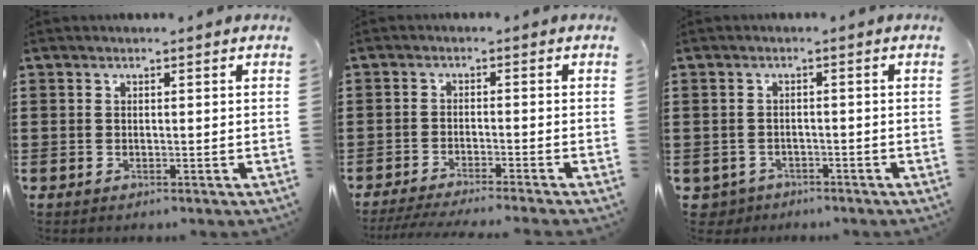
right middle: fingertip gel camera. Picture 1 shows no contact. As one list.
[{"total": 2.9, "force": [-2.6, -0.4, 1.2], "torque": [-0.027, -0.004, -0.054]}, {"total": 1.7, "force": [-1.5, 0.6, -0.2], "torque": [-0.007, -0.001, -0.036]}]